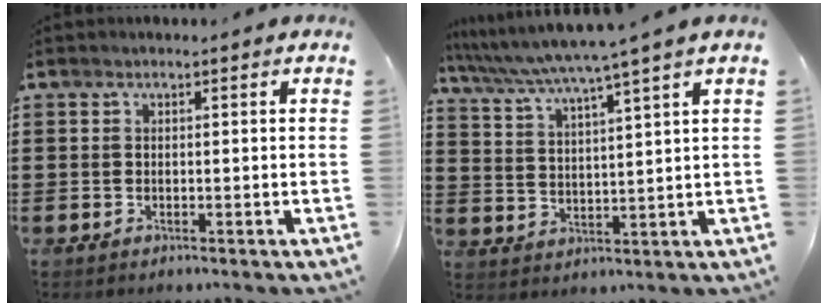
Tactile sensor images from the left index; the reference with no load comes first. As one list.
[{"total": 5.0, "force": [4.3, -1.4, 2.2], "torque": [-0.060, -0.035, 0.068]}]